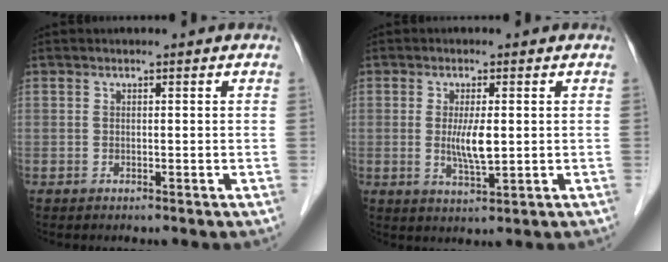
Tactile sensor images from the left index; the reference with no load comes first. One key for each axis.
{"total": 4.4, "fx": 0.1, "fy": 0.8, "fz": 4.3, "tx": -0.083, "ty": -0.007, "tz": 0.004}